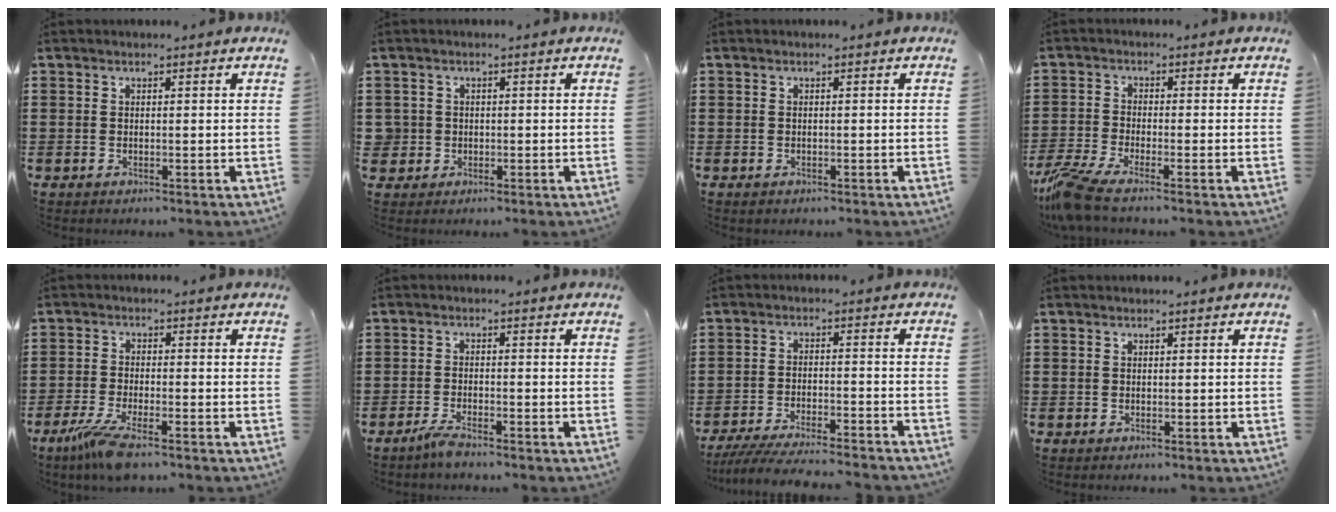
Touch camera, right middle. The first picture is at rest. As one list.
[{"total": 2.3, "force": [-0.3, 2.2, 0.1], "torque": [-0.013, 0.008, -0.011]}, {"total": 0.5, "force": [-0.3, 0.4, 0.0], "torque": [-0.002, 0.003, -0.009]}, {"total": 5.6, "force": [-4.5, 0.9, 3.2], "torque": [-0.095, -0.020, -0.093]}, {"total": 5.9, "force": [-4.3, 1.0, 4.0], "torque": [-0.097, -0.015, -0.085]}, {"total": 2.7, "force": [-2.4, 0.6, 1.0], "torque": [-0.026, 0.006, -0.051]}, {"total": 5.8, "force": [-5.6, 0.2, 1.7], "torque": [-0.039, -0.007, -0.110]}, {"total": 0.8, "force": [-0.4, 0.7, 0.0], "torque": [-0.001, 0.004, -0.010]}]